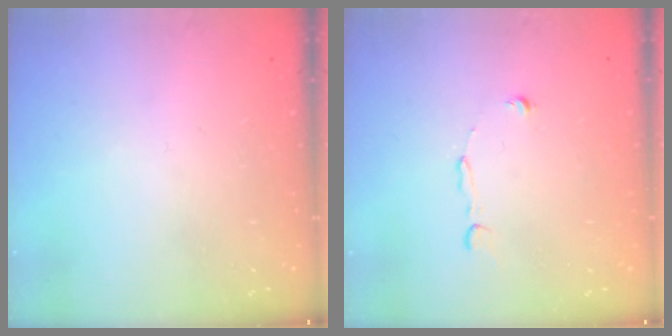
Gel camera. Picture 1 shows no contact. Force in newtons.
{"total": 4.3, "press": 4.3, "slide": 0.2}